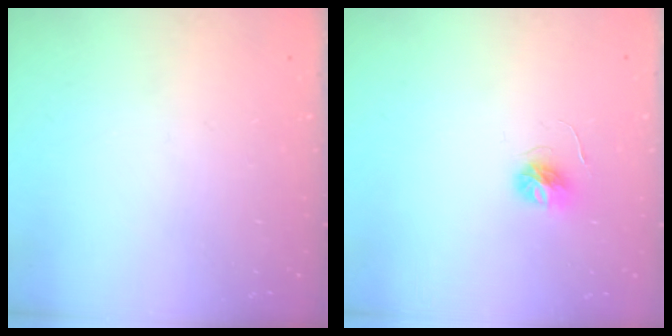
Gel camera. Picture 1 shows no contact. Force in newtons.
{"total": 5.2, "press": 5.2, "slide": 0.6}